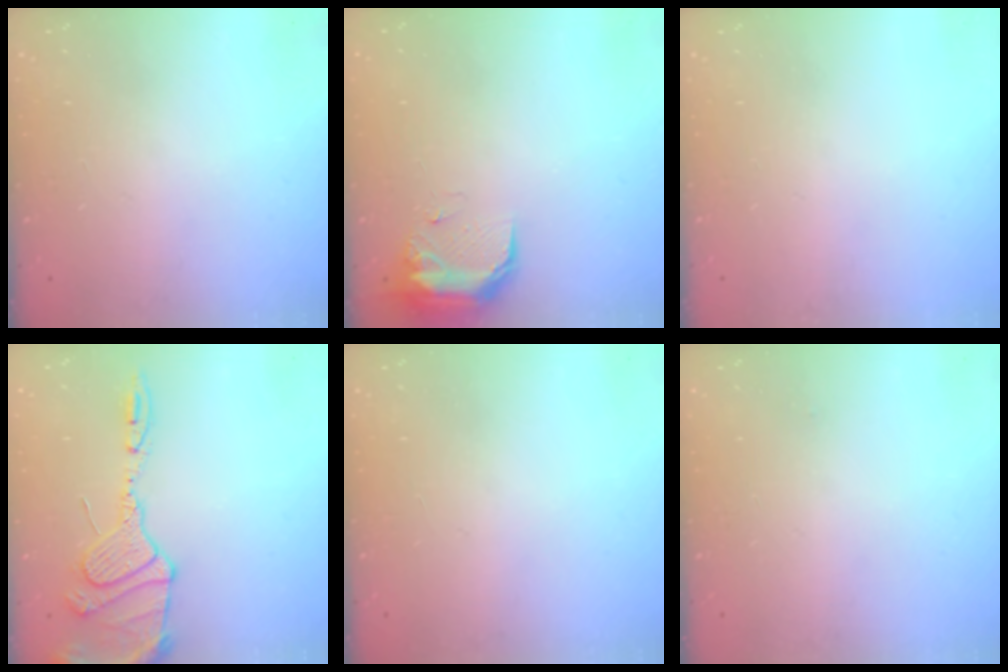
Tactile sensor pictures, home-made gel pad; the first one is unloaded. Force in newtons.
{"total": 8.8, "press": 8.7, "slide": 1.2}
{"total": 0.0}
{"total": 14.4, "press": 14.4, "slide": 1.5}
{"total": 0.0}
{"total": 9.0, "press": 1.4, "slide": 8.9}